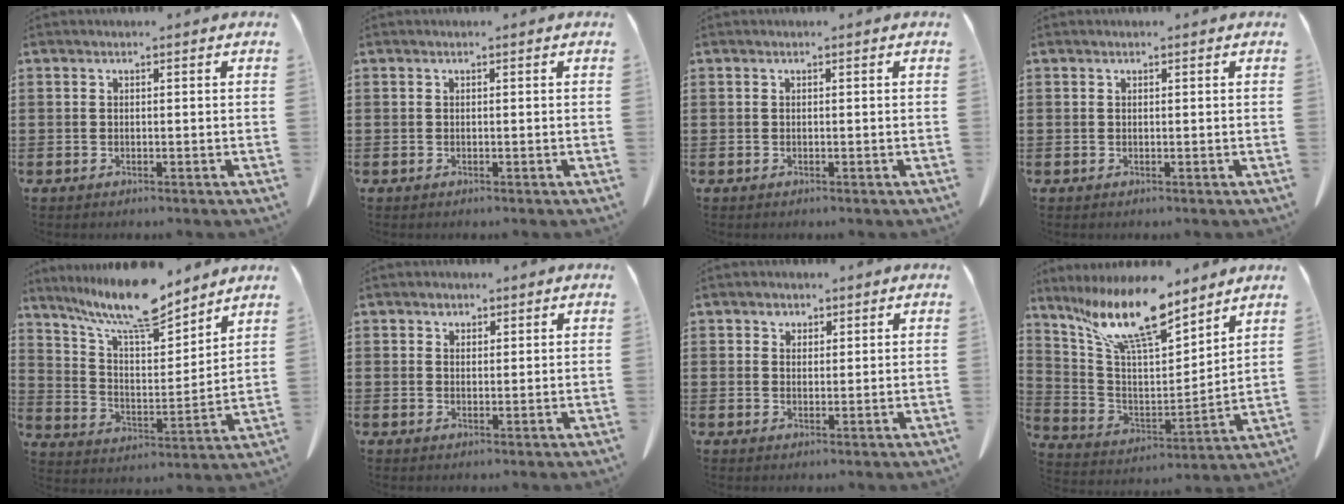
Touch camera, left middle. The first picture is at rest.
{"total": 0.0}
{"total": 0.0}
{"total": 0.0}
{"total": 11.7, "force": [9.7, 2.4, 6.1], "torque": [-0.144, -0.050, 0.171]}
{"total": 1.4, "force": [1.1, 0.8, 0.4], "torque": [-0.002, -0.002, 0.020]}
{"total": 1.7, "force": [1.3, 1.1, 0.4], "torque": [-0.003, -0.001, 0.024]}
{"total": 14.0, "force": [10.3, 3.8, 8.7], "torque": [-0.191, -0.045, 0.181]}